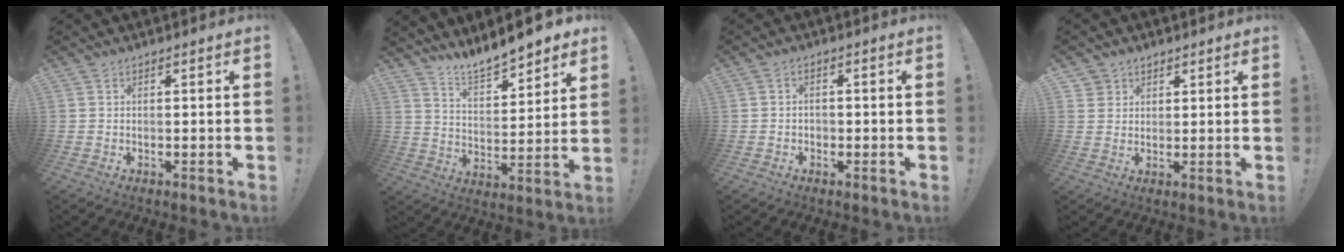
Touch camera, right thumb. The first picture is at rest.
{"total": 10.3, "force": [9.8, 1.3, 2.9], "torque": [-0.063, -0.084, 0.176]}
{"total": 1.9, "force": [-0.9, 1.4, 0.9], "torque": [-0.014, 0.007, -0.016]}
{"total": 3.2, "force": [1.9, 2.6, 0.1], "torque": [0.004, -0.010, 0.034]}